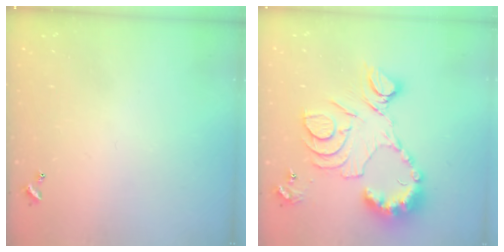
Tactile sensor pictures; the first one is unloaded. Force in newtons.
{"total": 20.9, "press": 20.8, "slide": 1.7}